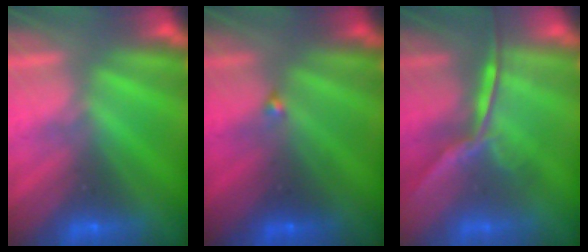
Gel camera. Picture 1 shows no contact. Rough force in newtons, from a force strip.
{"total": 1.9}
{"total": 1.6}